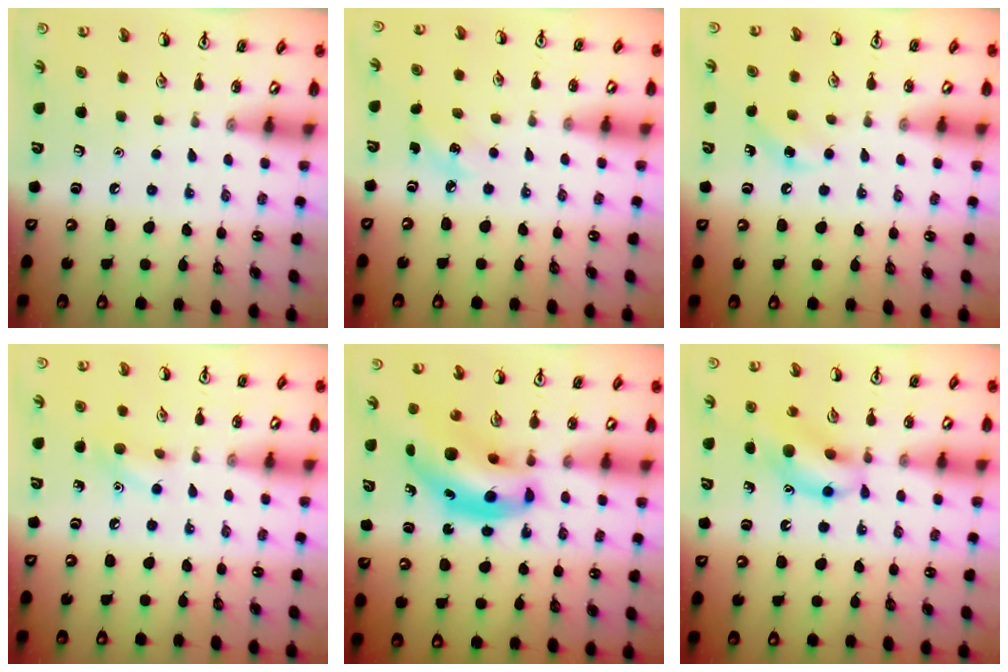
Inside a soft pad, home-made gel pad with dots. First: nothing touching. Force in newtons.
{"total": 4.8, "press": 4.6, "slide": 1.5}
{"total": 5.7, "press": 5.4, "slide": 1.9}
{"total": 6.9, "press": 6.6, "slide": 2.0}
{"total": 11.0, "press": 10.4, "slide": 3.7}
{"total": 12.2, "press": 12.0, "slide": 1.8}